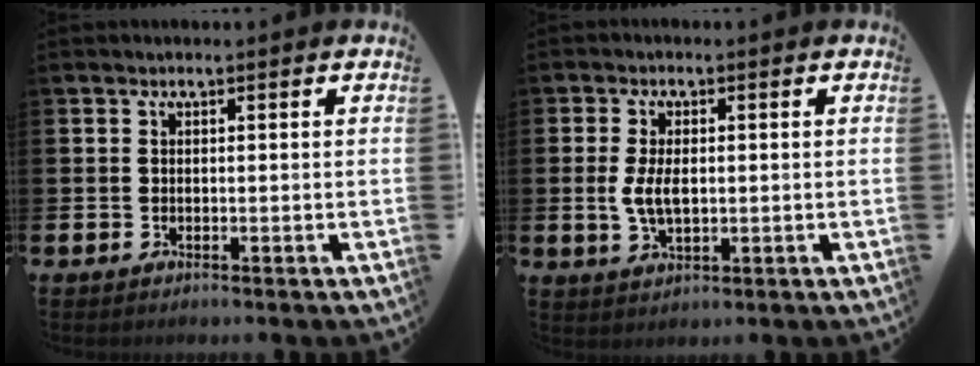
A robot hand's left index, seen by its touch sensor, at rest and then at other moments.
{"total": 4.4, "force": [0.3, 2.3, 3.7], "torque": [-0.068, 0.000, -0.001]}